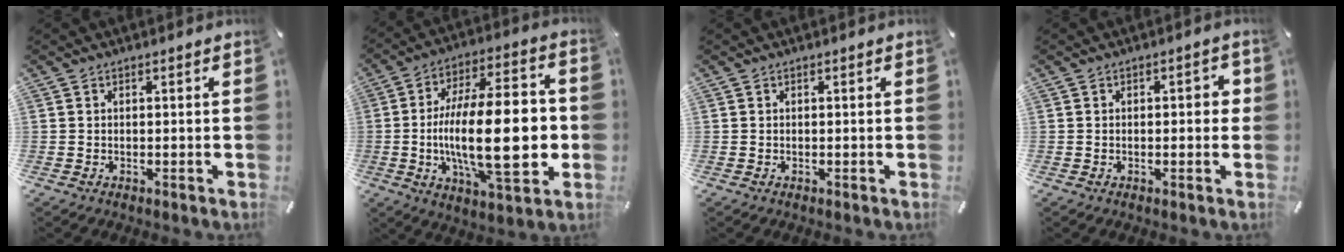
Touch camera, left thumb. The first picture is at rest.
{"total": 26.3, "force": [-2.7, 9.9, 24.3], "torque": [-0.429, -0.009, -0.043]}
{"total": 0.0}
{"total": 3.3, "force": [-0.1, 1.6, 2.9], "torque": [-0.036, 0.003, -0.007]}